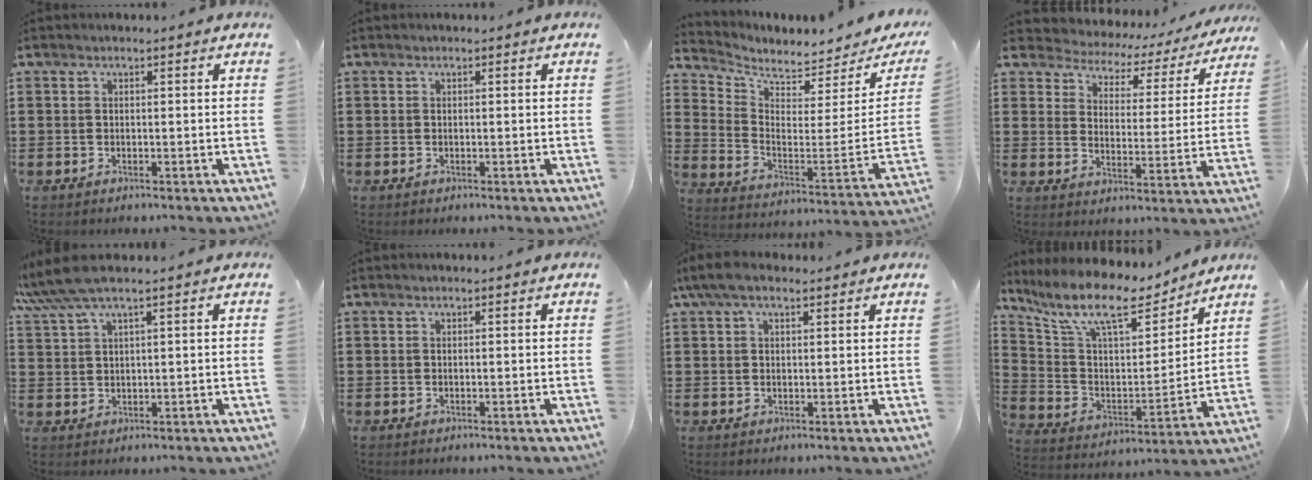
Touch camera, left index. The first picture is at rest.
{"total": 0.0}
{"total": 3.5, "force": [3.4, 0.5, 0.8], "torque": [-0.043, -0.045, 0.054]}
{"total": 2.8, "force": [2.5, 1.3, 0.2], "torque": [-0.026, -0.022, 0.032]}
{"total": 4.3, "force": [2.9, 0.1, 3.1], "torque": [-0.075, -0.003, 0.049]}
{"total": 0.0}
{"total": 4.0, "force": [2.2, 1.8, 2.8], "torque": [-0.068, 0.007, 0.040]}
{"total": 11.0, "force": [8.3, 3.2, 6.4], "torque": [-0.159, -0.044, 0.141]}